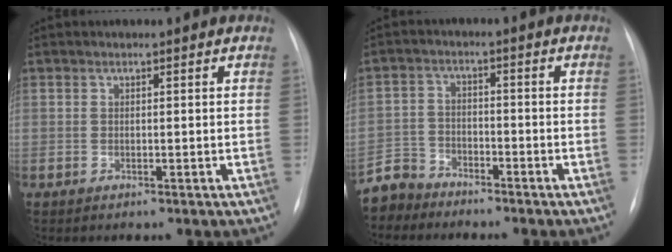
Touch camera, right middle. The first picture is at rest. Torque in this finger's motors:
{"motor_torque": [0.20, -0.21, 0.10, 0.00]}